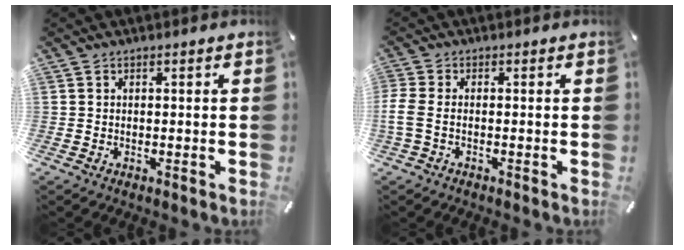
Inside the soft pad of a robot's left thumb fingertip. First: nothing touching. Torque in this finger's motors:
{"motor_torque": [-0.21, 0.39, 0.32, -0.28, 0.06]}